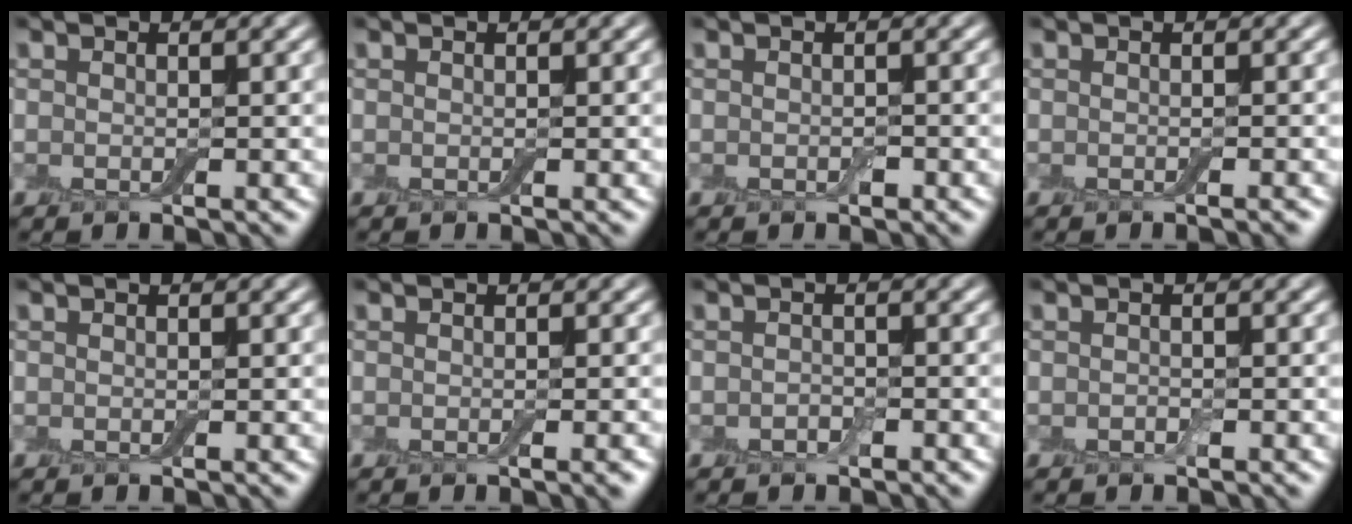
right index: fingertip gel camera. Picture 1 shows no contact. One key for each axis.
{"total": 0.0}
{"total": 0.5, "fx": -0.2, "fy": 0.3, "fz": 0.4, "tx": -0.005, "ty": -0.001, "tz": -0.003}
{"total": 0.7, "fx": -0.4, "fy": 0.0, "fz": 0.6, "tx": -0.006, "ty": 0.000, "tz": -0.007}
{"total": 0.0}
{"total": 1.2, "fx": -0.4, "fy": 0.2, "fz": 1.1, "tx": -0.012, "ty": -0.001, "tz": -0.007}
{"total": 1.0, "fx": -0.5, "fy": 0.6, "fz": 0.6, "tx": -0.011, "ty": -0.001, "tz": -0.009}
{"total": 0.5, "fx": -0.2, "fy": 0.3, "fz": 0.4, "tx": -0.007, "ty": 0.000, "tz": -0.004}